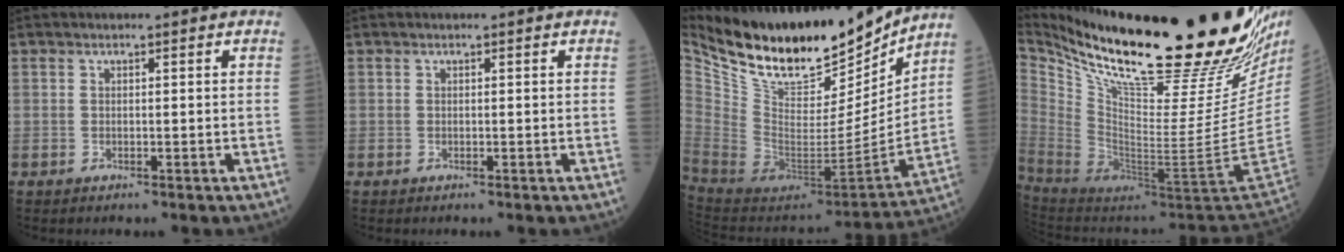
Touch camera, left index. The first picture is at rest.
{"total": 0.0}
{"total": 25.1, "force": [20.7, 8.1, 11.6], "torque": [-0.229, -0.033, 0.349]}
{"total": 35.6, "force": [25.6, 2.0, 24.7], "torque": [-0.355, -0.070, 0.395]}